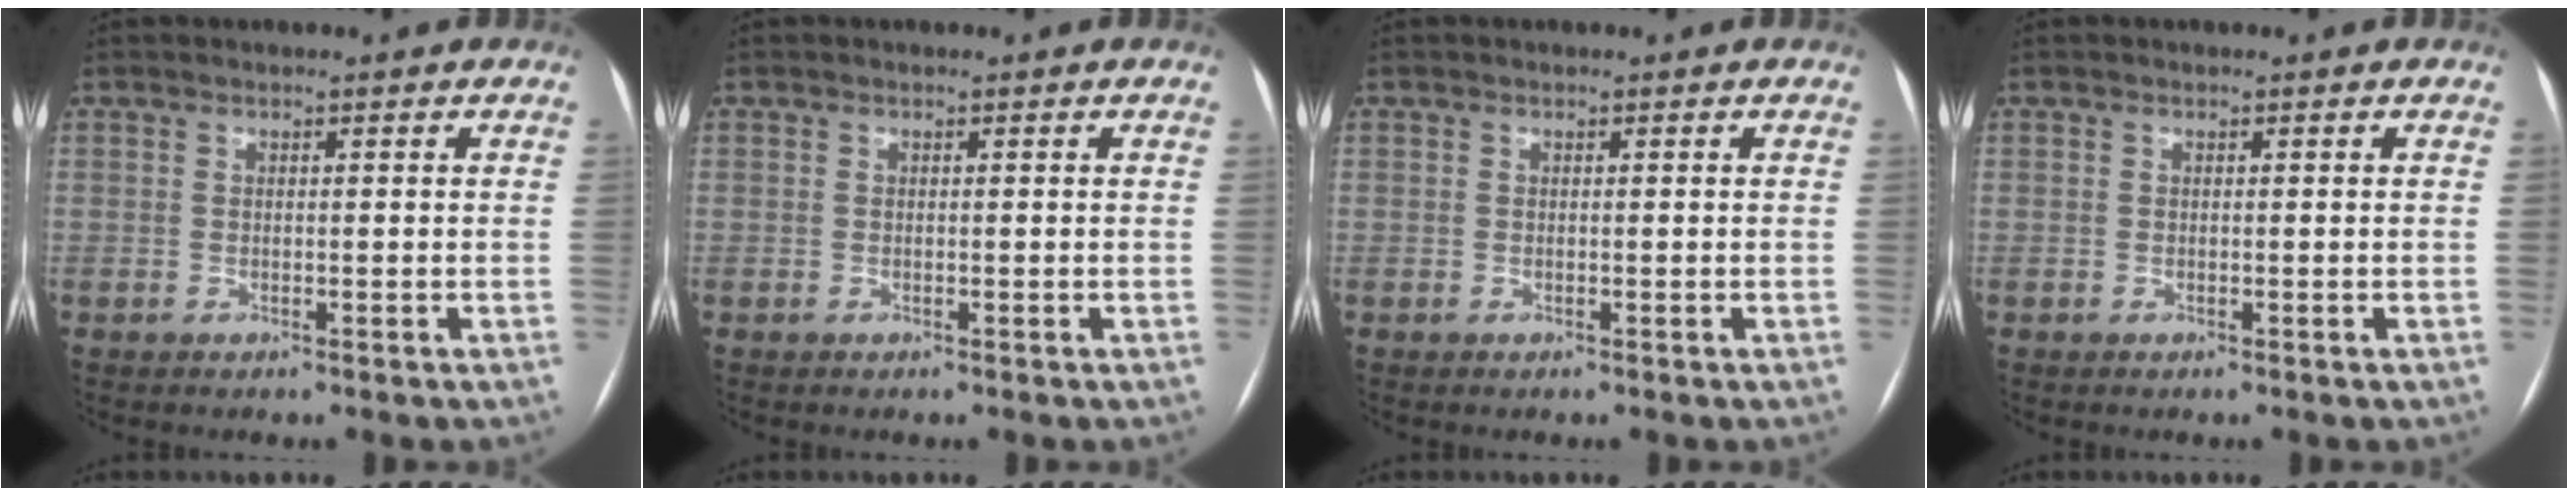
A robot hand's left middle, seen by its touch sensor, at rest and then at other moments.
{"total": 0.0}
{"total": 0.0}
{"total": 0.0}